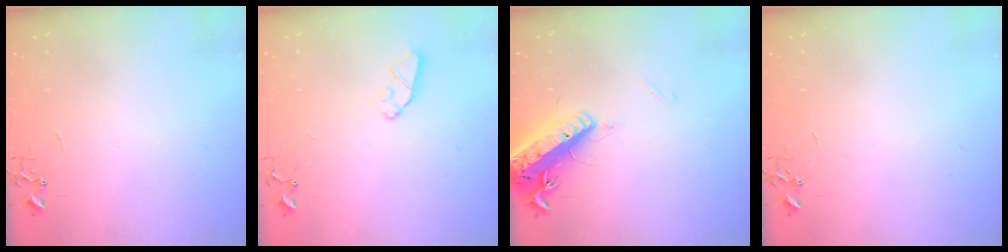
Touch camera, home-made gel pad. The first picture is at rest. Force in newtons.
{"total": 7.3, "press": 7.2, "slide": 0.5}
{"total": 18.1, "press": 17.7, "slide": 3.9}
{"total": 0.0}